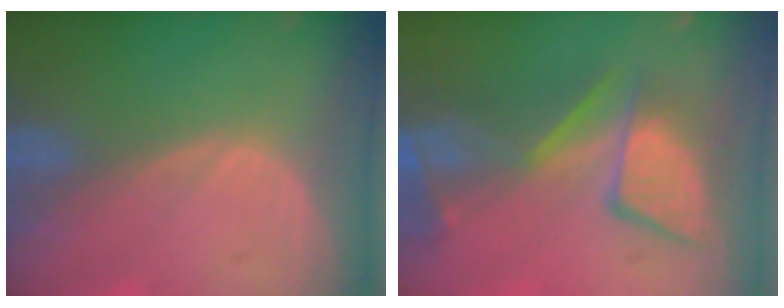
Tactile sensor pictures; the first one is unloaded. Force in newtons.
{"total": 9.5, "press": 9.2, "slide": 2.1}